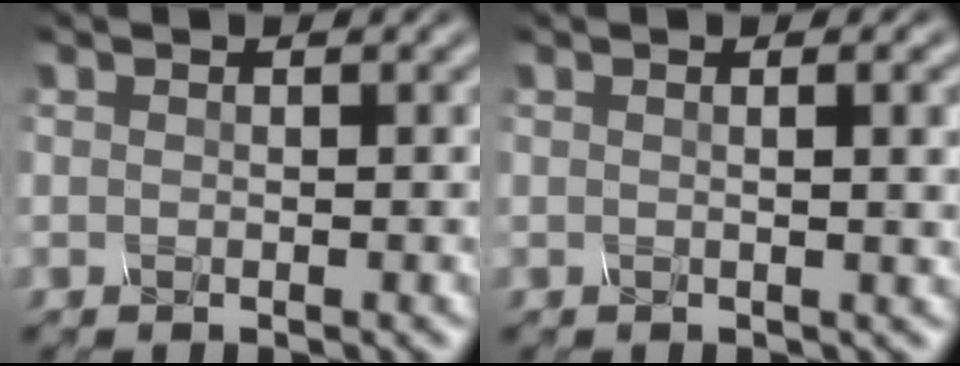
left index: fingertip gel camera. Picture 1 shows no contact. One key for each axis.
{"total": 4.4, "fx": 0.7, "fy": 1.8, "fz": 4.0, "tx": -0.026, "ty": 0.018, "tz": -0.009}